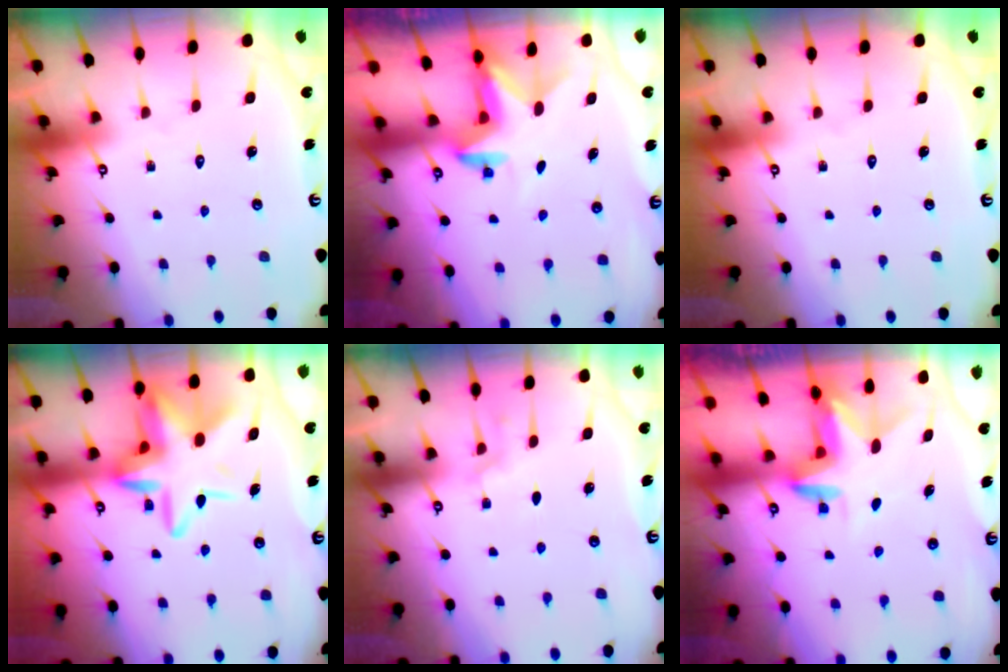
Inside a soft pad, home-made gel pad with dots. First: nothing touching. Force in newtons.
{"total": 2.5, "press": 2.5, "slide": 0.4}
{"total": 0.0}
{"total": 15.3, "press": 15.1, "slide": 2.1}
{"total": 2.7, "press": 2.4, "slide": 1.4}
{"total": 3.0, "press": 3.0, "slide": 0.1}